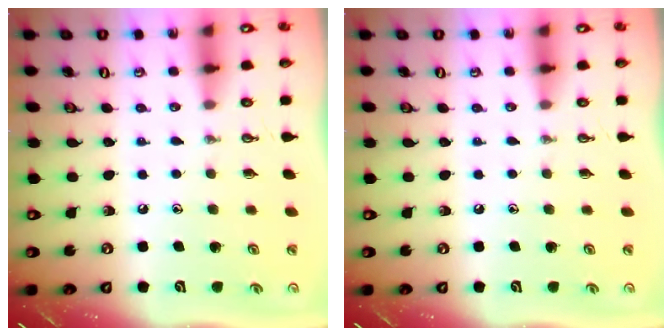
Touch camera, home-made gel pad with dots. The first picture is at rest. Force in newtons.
{"total": 0.0}